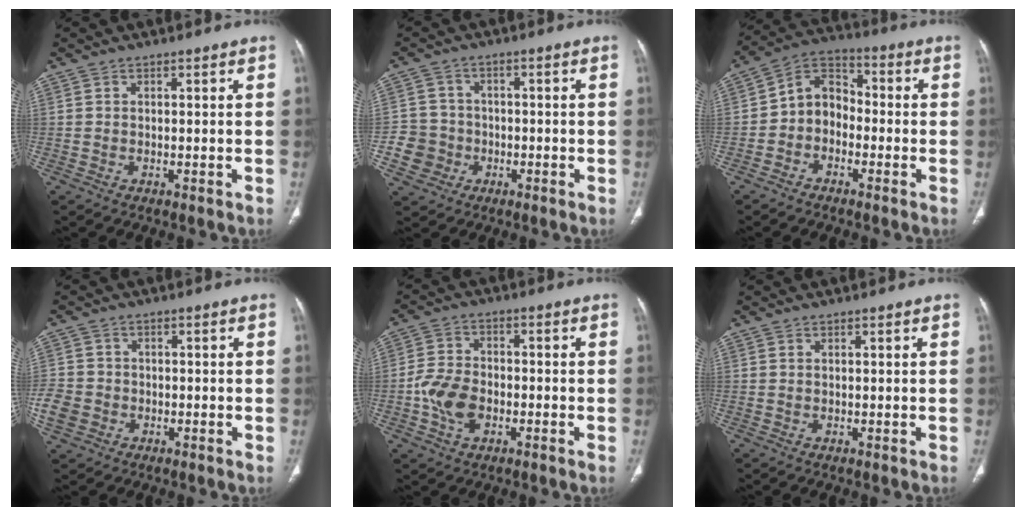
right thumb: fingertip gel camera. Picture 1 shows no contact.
{"total": 6.5, "force": [-2.0, 6.1, 0.5], "torque": [0.015, 0.018, -0.037]}
{"total": 7.9, "force": [-2.0, 6.3, 4.4], "torque": [-0.046, 0.038, -0.055]}
{"total": 6.1, "force": [-1.9, 5.4, 2.1], "torque": [-0.047, 0.014, -0.036]}
{"total": 7.8, "force": [-2.3, 5.5, 5.1], "torque": [-0.093, 0.017, -0.048]}
{"total": 0.0}